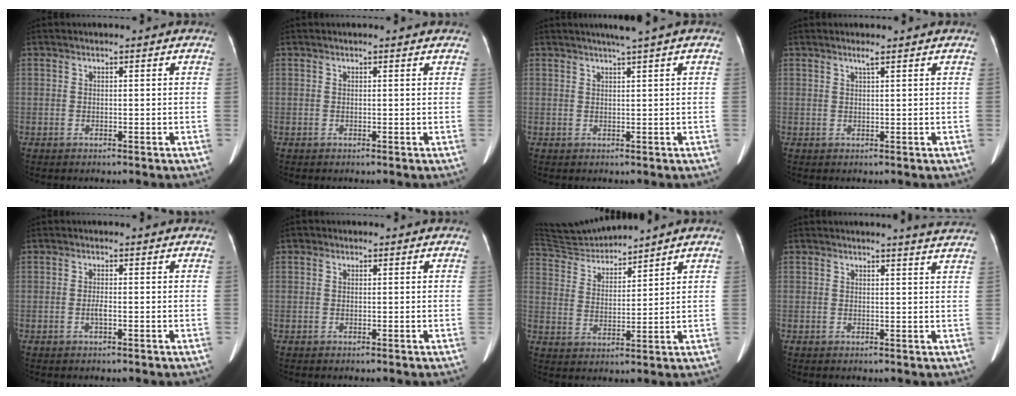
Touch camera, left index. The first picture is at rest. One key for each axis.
{"total": 1.3, "fx": 1.3, "fy": 0.3, "fz": 0.1, "tx": -0.011, "ty": 0.015, "tz": 0.011}
{"total": 2.7, "fx": 2.0, "fy": -0.7, "fz": 1.7, "tx": -0.027, "ty": 0.002, "tz": 0.036}
{"total": 1.4, "fx": 1.1, "fy": -0.3, "fz": 0.8, "tx": -0.018, "ty": 0.007, "tz": 0.022}
{"total": 0.9, "fx": -0.3, "fy": 0.0, "fz": 0.8, "tx": -0.016, "ty": 0.000, "tz": -0.007}
{"total": 0.6, "fx": 0.3, "fy": 0.6, "fz": 0.1, "tx": -0.002, "ty": 0.004, "tz": 0.003}
{"total": 8.2, "fx": 8.2, "fy": -0.6, "fz": 0.8, "tx": -0.032, "ty": 0.020, "tz": 0.171}
{"total": 5.2, "fx": 5.0, "fy": -0.5, "fz": 1.5, "tx": -0.021, "ty": -0.008, "tz": 0.037}